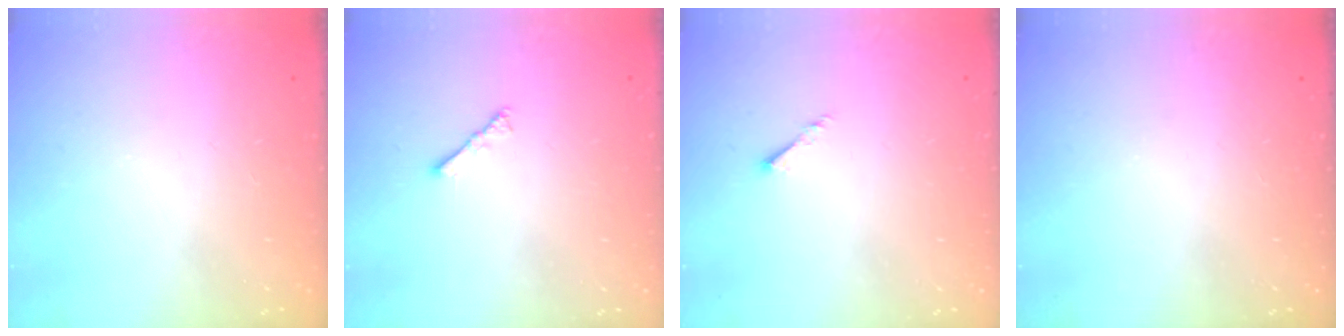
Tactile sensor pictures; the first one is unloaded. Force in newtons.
{"total": 2.1, "press": 2.1, "slide": 0.5}
{"total": 1.1, "press": 1.0, "slide": 0.3}
{"total": 0.0}